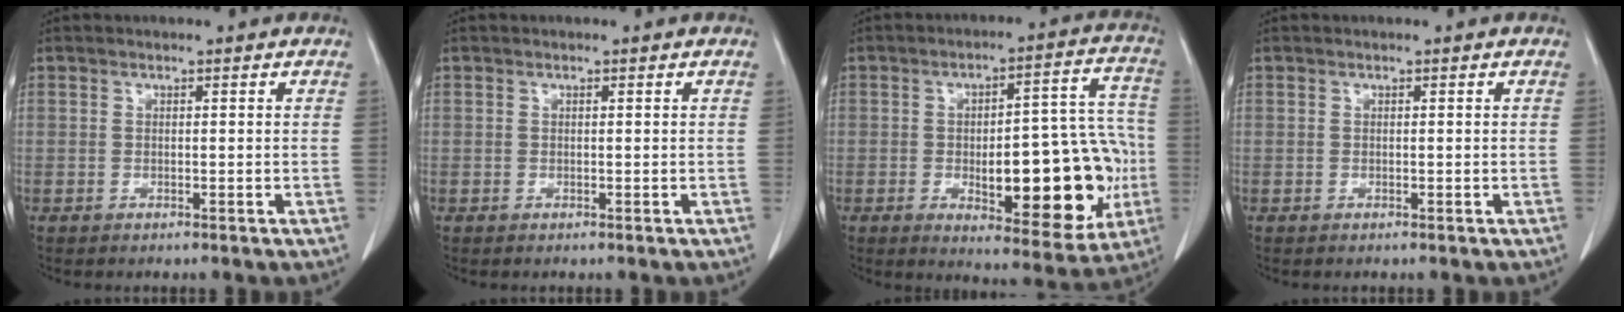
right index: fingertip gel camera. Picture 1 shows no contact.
{"total": 0.0}
{"total": 20.0, "force": [-4.1, 7.0, 18.3], "torque": [-0.202, 0.028, -0.035]}
{"total": 0.0}